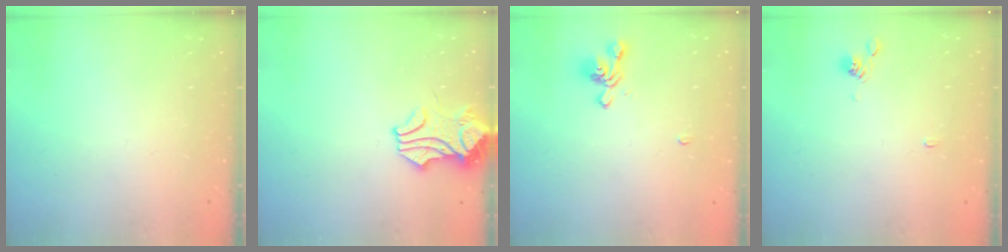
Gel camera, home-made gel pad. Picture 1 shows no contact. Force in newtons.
{"total": 1.4, "press": 1.4, "slide": 0.3}
{"total": 1.0, "press": 0.2, "slide": 1.0}
{"total": 3.0, "press": 3.0, "slide": 0.3}